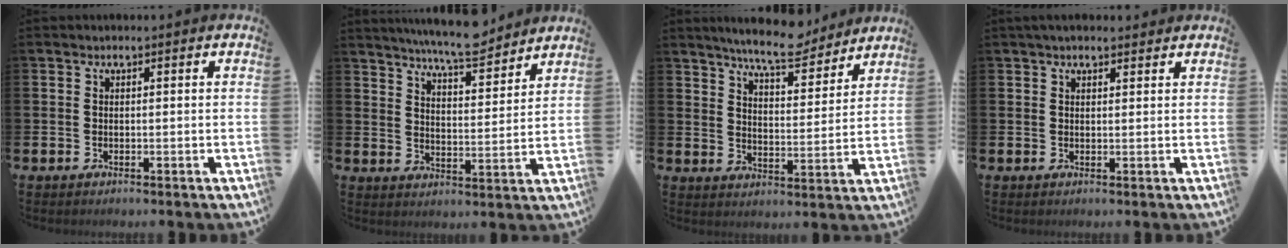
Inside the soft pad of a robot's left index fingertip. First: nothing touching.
{"total": 7.8, "force": [7.5, 0.5, 2.0], "torque": [-0.052, -0.044, 0.135]}
{"total": 8.3, "force": [7.8, 0.9, 2.5], "torque": [-0.056, -0.047, 0.138]}
{"total": 2.0, "force": [1.7, 0.6, 0.7], "torque": [-0.015, 0.004, 0.031]}